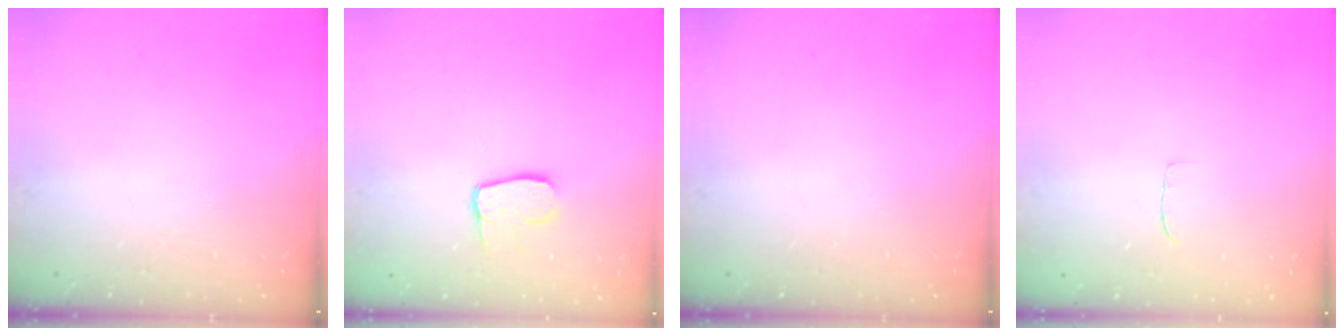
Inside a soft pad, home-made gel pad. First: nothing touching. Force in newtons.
{"total": 8.3, "press": 8.3, "slide": 0.7}
{"total": 0.0}
{"total": 3.2, "press": 3.2, "slide": 0.3}